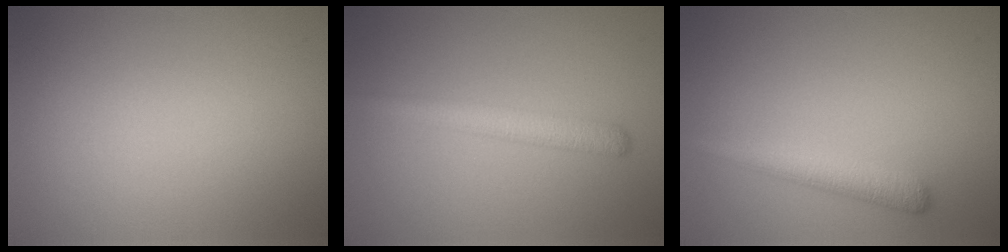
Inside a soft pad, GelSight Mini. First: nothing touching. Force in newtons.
{"total": 2.8, "press": 2.8, "slide": 0.2}
{"total": 2.8, "press": 2.8, "slide": 0.2}